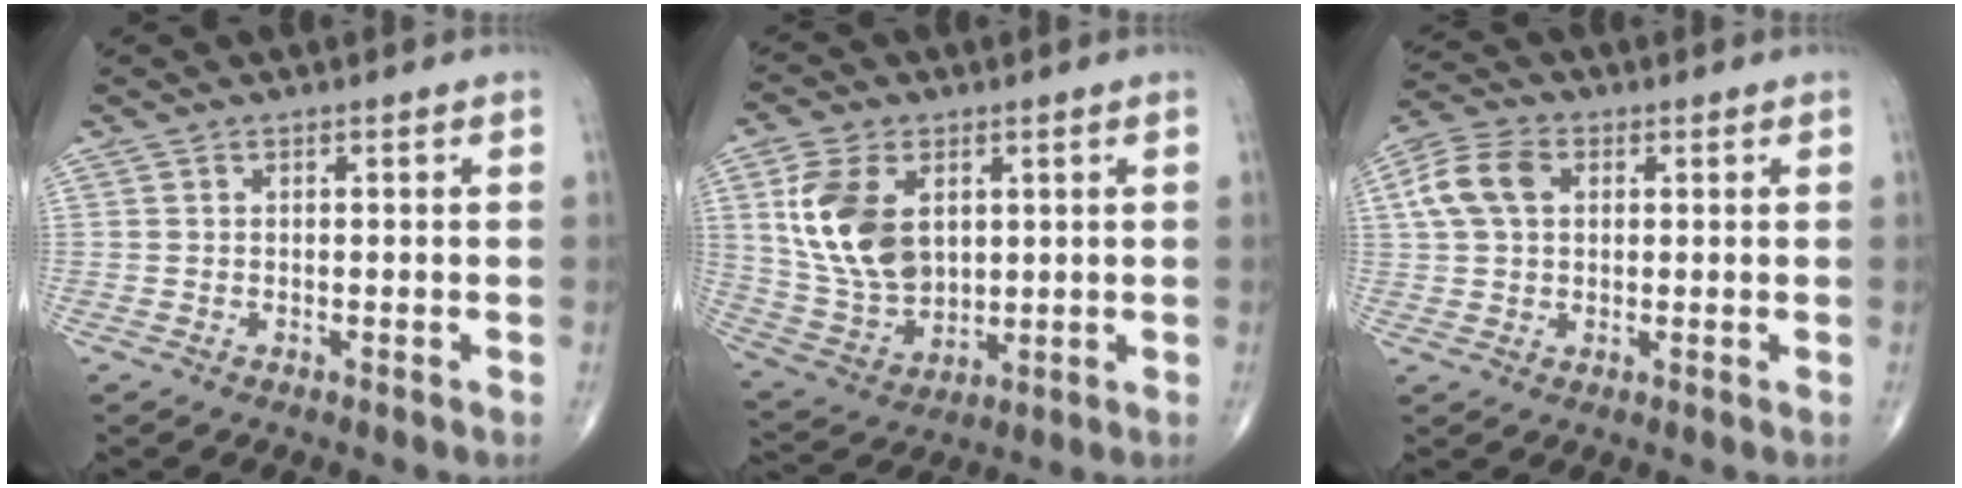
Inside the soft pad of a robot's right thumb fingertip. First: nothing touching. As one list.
[{"total": 14.8, "force": [3.7, 9.7, 10.6], "torque": [-0.194, -0.013, 0.084]}, {"total": 8.2, "force": [2.0, 5.7, 5.6], "torque": [-0.114, 0.016, 0.033]}]